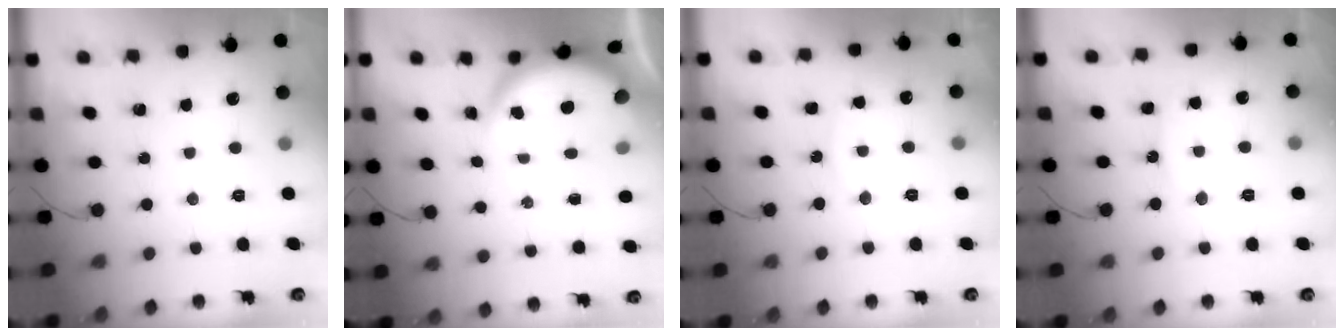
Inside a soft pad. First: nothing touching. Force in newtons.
{"total": 3.8, "press": 3.8, "slide": 0.2}
{"total": 6.2, "press": 6.2, "slide": 0.3}
{"total": 6.9, "press": 6.9, "slide": 0.9}